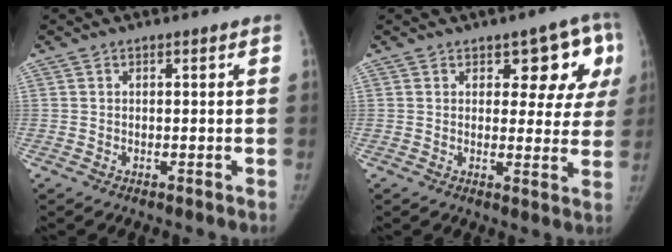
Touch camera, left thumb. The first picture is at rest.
{"total": 9.0, "force": [3.6, 5.0, 6.6], "torque": [-0.025, -0.010, 0.037]}